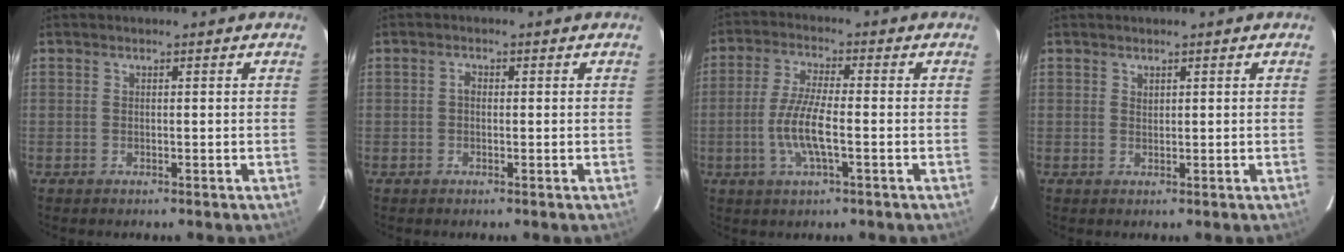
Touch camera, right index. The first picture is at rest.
{"total": 1.0, "force": [-0.1, 0.8, 0.6], "torque": [-0.011, 0.006, -0.004]}
{"total": 8.0, "force": [-2.0, 1.4, 7.6], "torque": [-0.156, -0.003, -0.042]}
{"total": 0.6, "force": [0.5, 0.3, 0.1], "torque": [-0.001, 0.001, 0.011]}